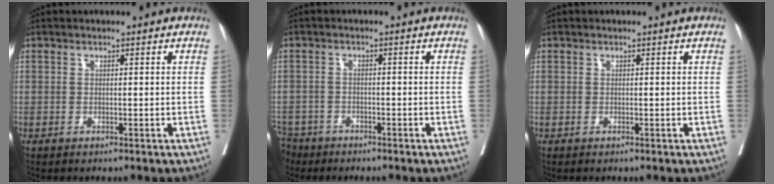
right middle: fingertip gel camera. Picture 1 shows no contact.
{"total": 5.4, "force": [-4.5, 2.9, 0.3], "torque": [-0.010, -0.006, -0.085]}
{"total": 0.0}